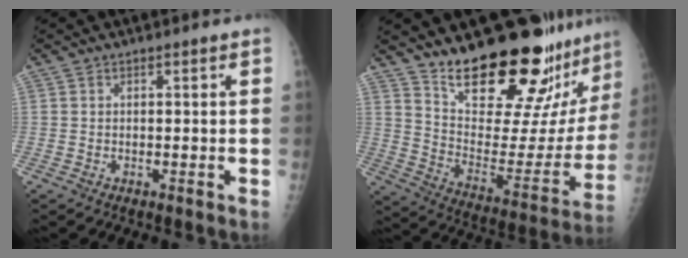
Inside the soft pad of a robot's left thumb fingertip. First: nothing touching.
{"total": 27.9, "force": [23.3, 7.0, 13.6], "torque": [-0.171, -0.167, 0.330]}